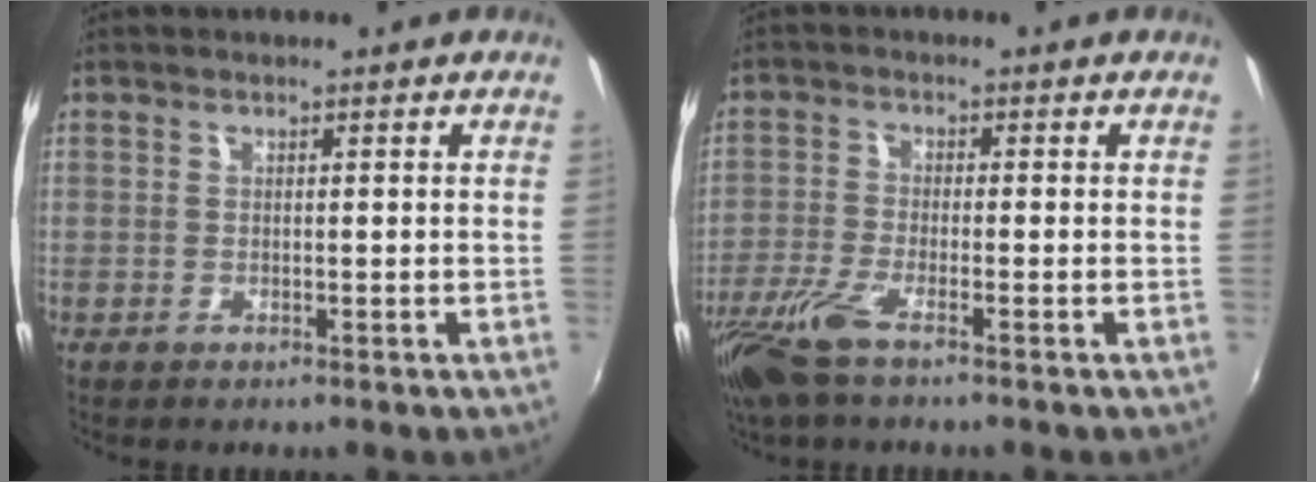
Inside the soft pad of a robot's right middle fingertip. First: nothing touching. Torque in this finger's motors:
{"motor_torque": [0.99, -0.94, 0.31, 0.12]}